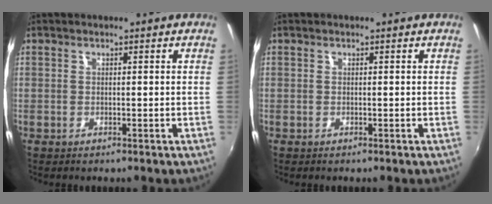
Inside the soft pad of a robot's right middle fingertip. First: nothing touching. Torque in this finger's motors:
{"motor_torque": [0.15, -0.21, 0.05, 0.00]}